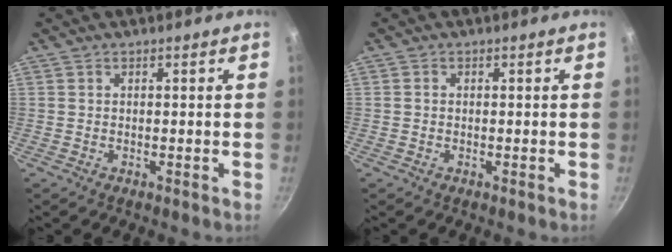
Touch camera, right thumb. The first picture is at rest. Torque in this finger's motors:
{"motor_torque": [-0.24, -0.11, 0.67, 0.66, 0.07]}